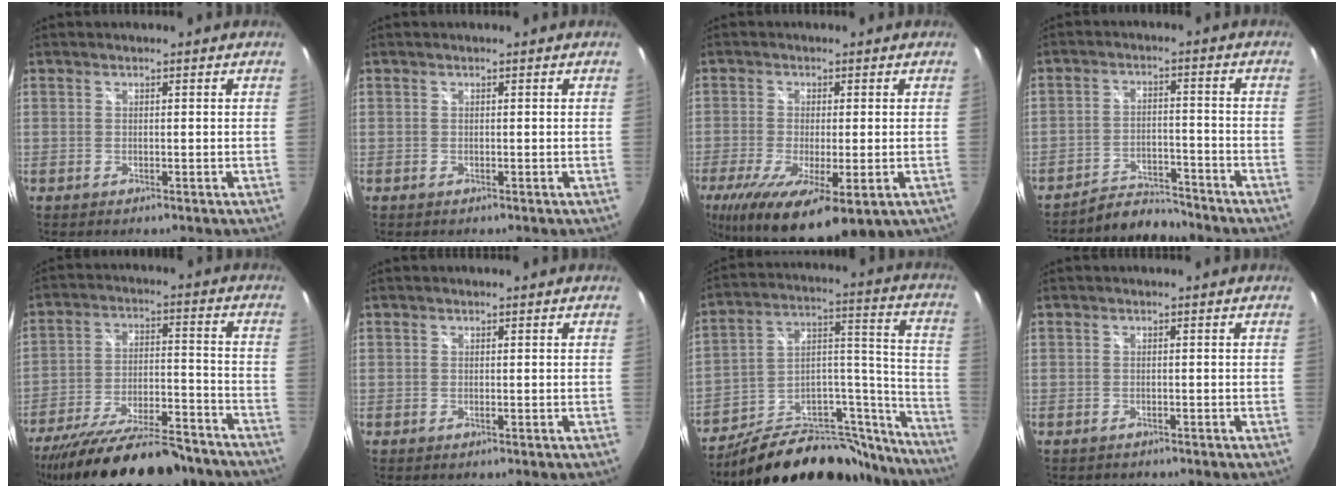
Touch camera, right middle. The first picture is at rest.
{"total": 0.0}
{"total": 16.9, "force": [-8.6, 5.3, 13.5], "torque": [-0.268, -0.064, -0.135]}
{"total": 6.3, "force": [-6.2, 0.6, 0.0], "torque": [-0.016, 0.015, -0.105]}
{"total": 24.5, "force": [-20.3, 6.5, 12.1], "torque": [-0.222, -0.035, -0.297]}
{"total": 0.0}
{"total": 26.7, "force": [-22.0, 10.5, 10.9], "torque": [-0.131, 0.076, -0.311]}
{"total": 1.2, "force": [-1.0, 0.6, 0.2], "torque": [-0.009, -0.002, -0.015]}